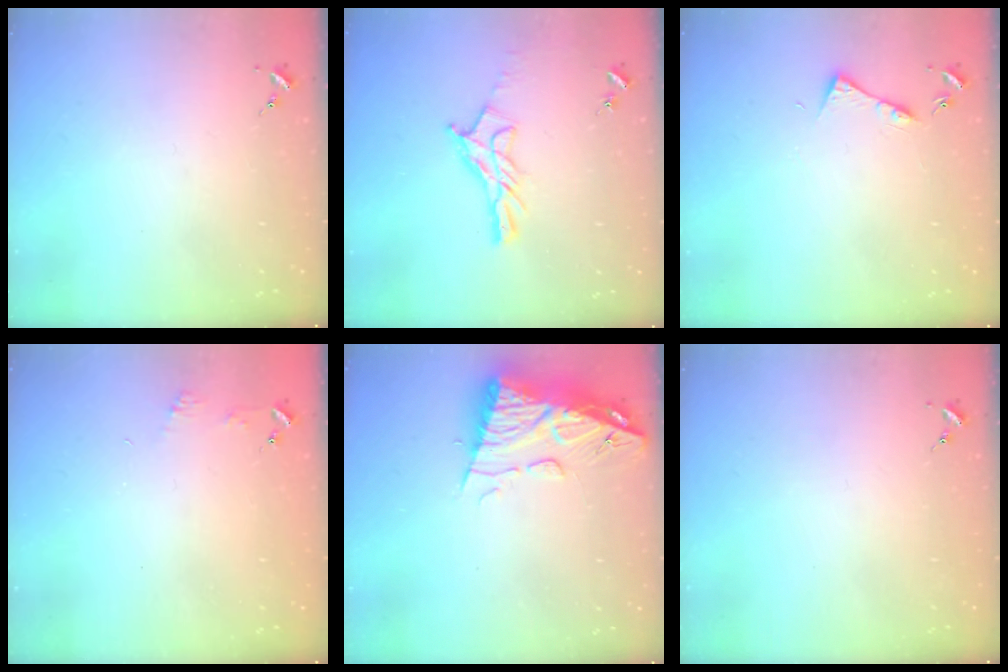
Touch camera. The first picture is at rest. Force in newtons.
{"total": 12.5, "press": 12.4, "slide": 0.9}
{"total": 6.1, "press": 6.0, "slide": 0.8}
{"total": 3.8, "press": 3.8, "slide": 0.4}
{"total": 12.5, "press": 12.5, "slide": 1.2}
{"total": 0.0}